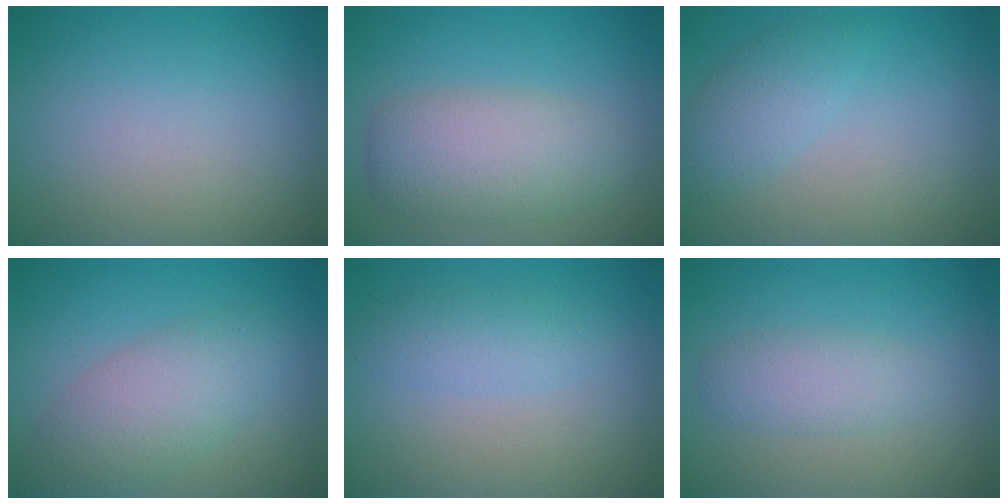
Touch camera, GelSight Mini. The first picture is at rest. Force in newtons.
{"total": 5.3, "press": 5.2, "slide": 0.5}
{"total": 2.5, "press": 2.5, "slide": 0.1}
{"total": 4.9, "press": 4.9, "slide": 0.5}
{"total": 2.1, "press": 2.0, "slide": 0.2}
{"total": 2.4, "press": 2.4, "slide": 0.1}